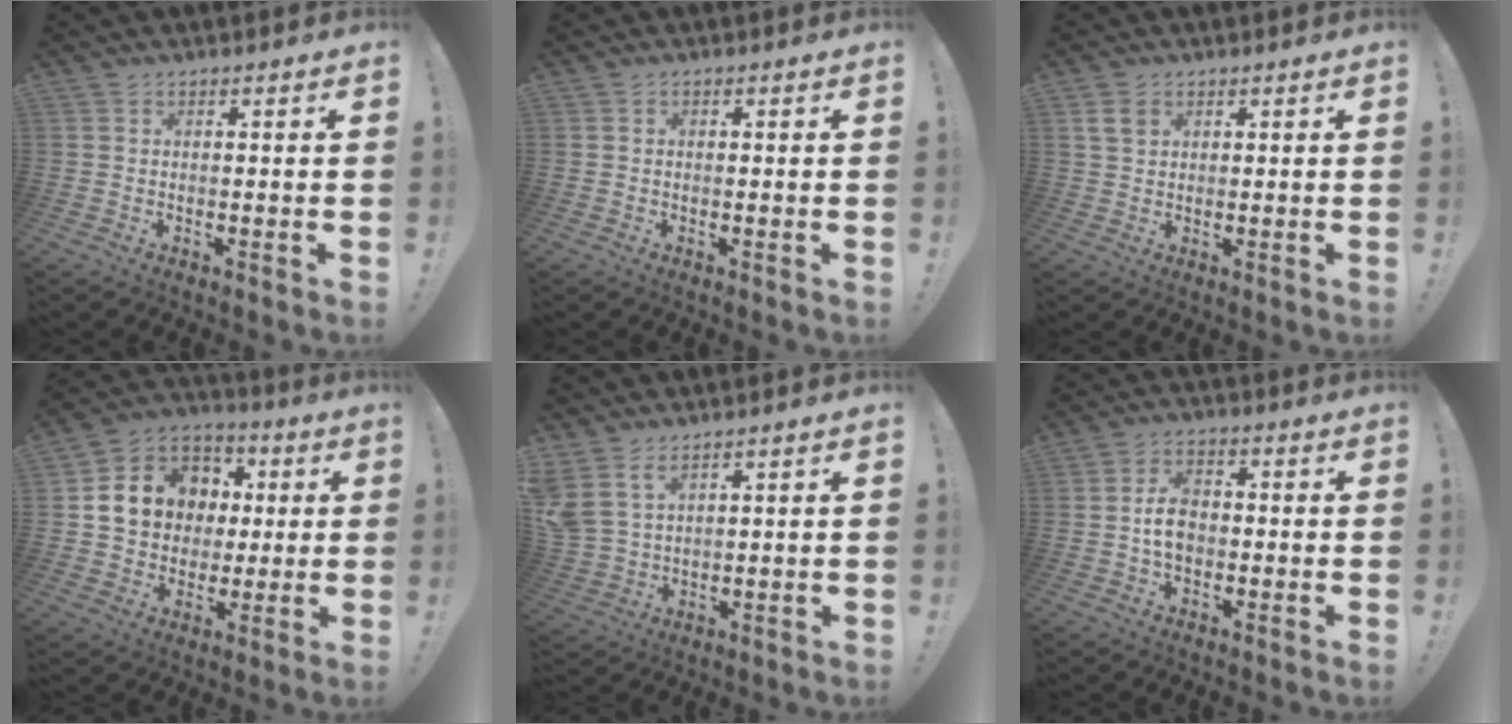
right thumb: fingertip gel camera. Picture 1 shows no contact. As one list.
[{"total": 0.5, "force": [-0.2, 0.5, 0.1], "torque": [-0.006, 0.004, -0.003]}, {"total": 4.0, "force": [1.7, 2.8, 2.3], "torque": [-0.033, 0.001, 0.033]}, {"total": 14.2, "force": [2.1, 12.7, 5.9], "torque": [-0.078, 0.001, 0.062]}, {"total": 6.3, "force": [4.5, 3.0, 3.4], "torque": [-0.077, -0.022, 0.091]}, {"total": 6.8, "force": [-1.0, 4.8, 4.6], "torque": [-0.067, 0.010, -0.019]}]